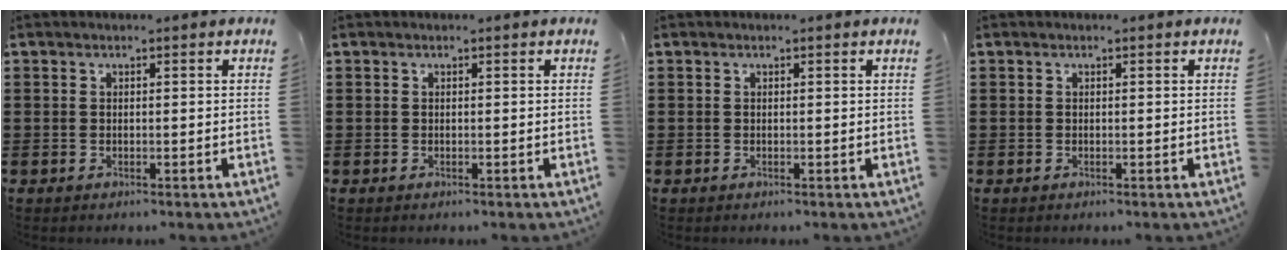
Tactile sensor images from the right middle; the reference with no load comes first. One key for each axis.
{"total": 0.0}
{"total": 0.0}
{"total": 0.0}